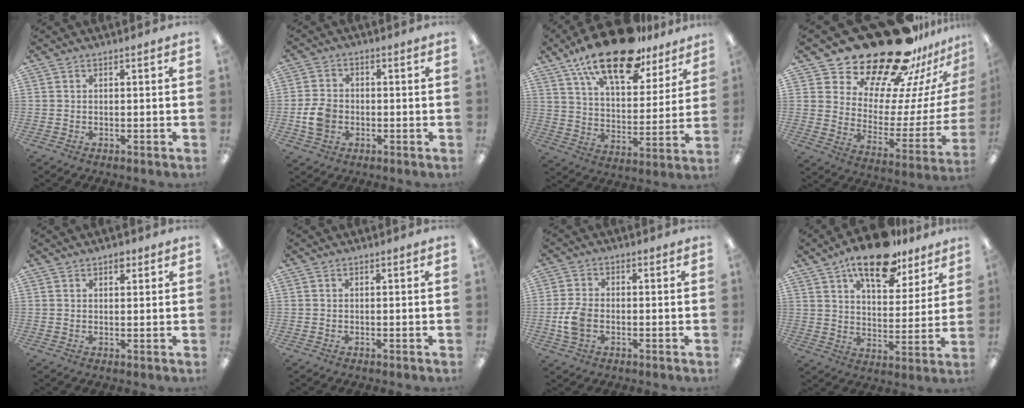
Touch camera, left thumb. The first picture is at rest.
{"total": 6.5, "force": [-1.2, 5.1, 3.8], "torque": [-0.069, 0.009, -0.022]}
{"total": 20.9, "force": [14.7, 8.3, 12.3], "torque": [-0.208, -0.077, 0.254]}
{"total": 26.9, "force": [22.6, 9.9, 10.8], "torque": [-0.161, -0.169, 0.401]}
{"total": 2.3, "force": [1.7, 1.2, 1.0], "torque": [-0.006, -0.005, 0.028]}
{"total": 0.0}
{"total": 6.8, "force": [-1.3, 4.6, 4.9], "torque": [-0.105, 0.008, -0.024]}
{"total": 16.5, "force": [11.9, 6.9, 9.1], "torque": [-0.139, -0.059, 0.202]}